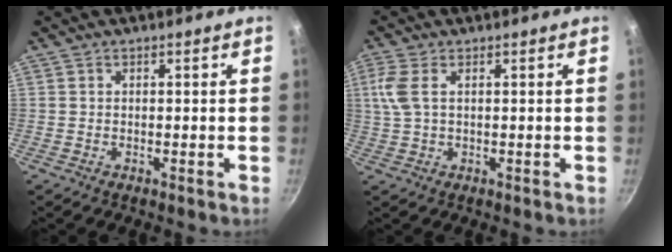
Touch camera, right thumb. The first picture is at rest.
{"total": 4.7, "force": [1.2, 2.2, 3.9], "torque": [-0.095, 0.007, 0.024]}